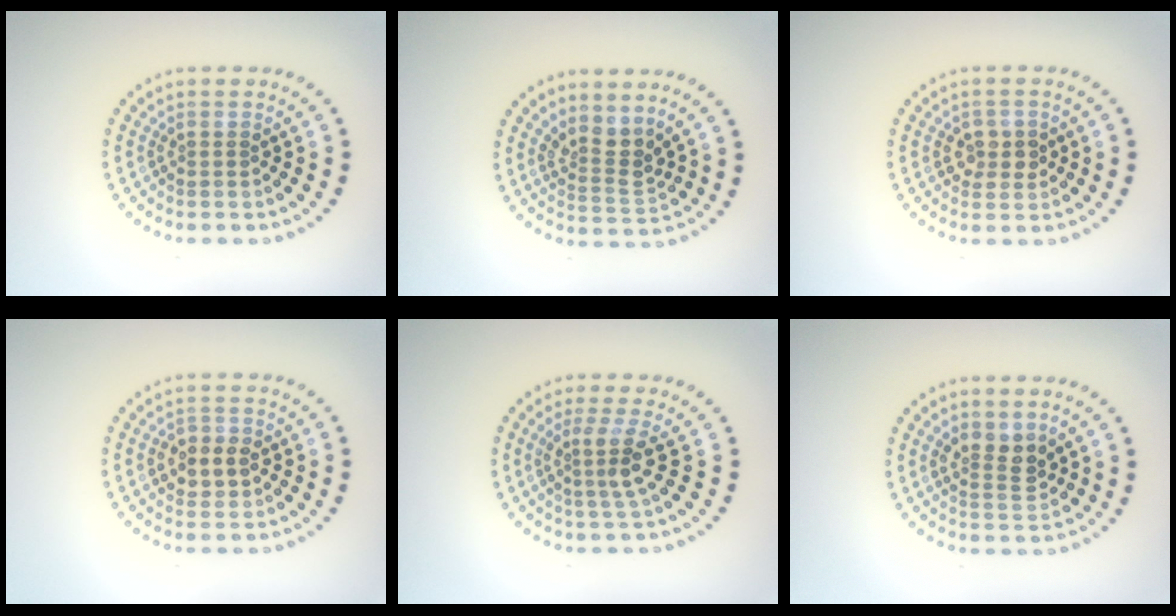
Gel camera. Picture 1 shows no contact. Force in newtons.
{"total": 2.7, "press": 2.0, "slide": 1.9}
{"total": 2.3, "press": 2.3, "slide": 0.6}
{"total": 2.9, "press": 2.8, "slide": 0.3}
{"total": 2.9, "press": 2.1, "slide": 2.0}
{"total": 2.6, "press": 2.4, "slide": 1.0}